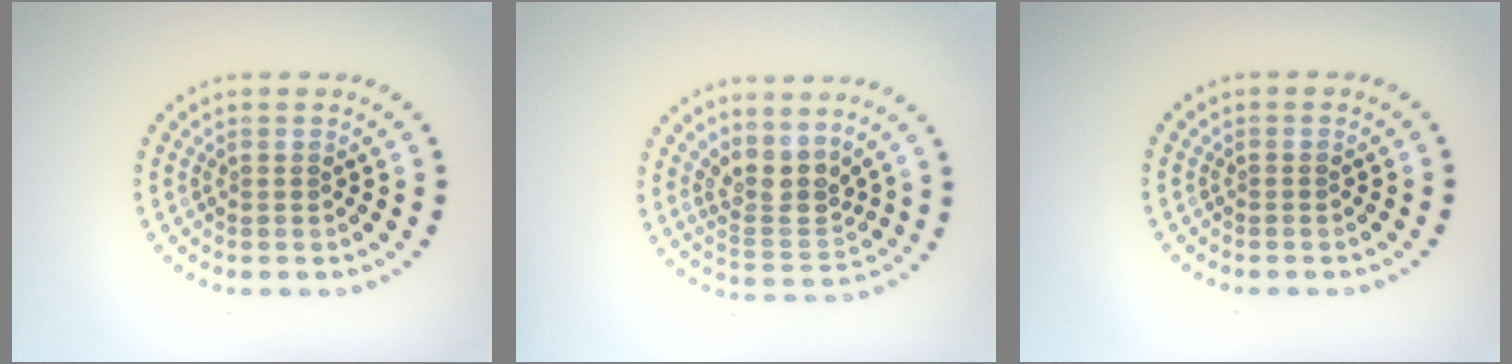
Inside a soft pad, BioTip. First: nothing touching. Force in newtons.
{"total": 3.2, "press": 2.6, "slide": 2.0}
{"total": 0.0}